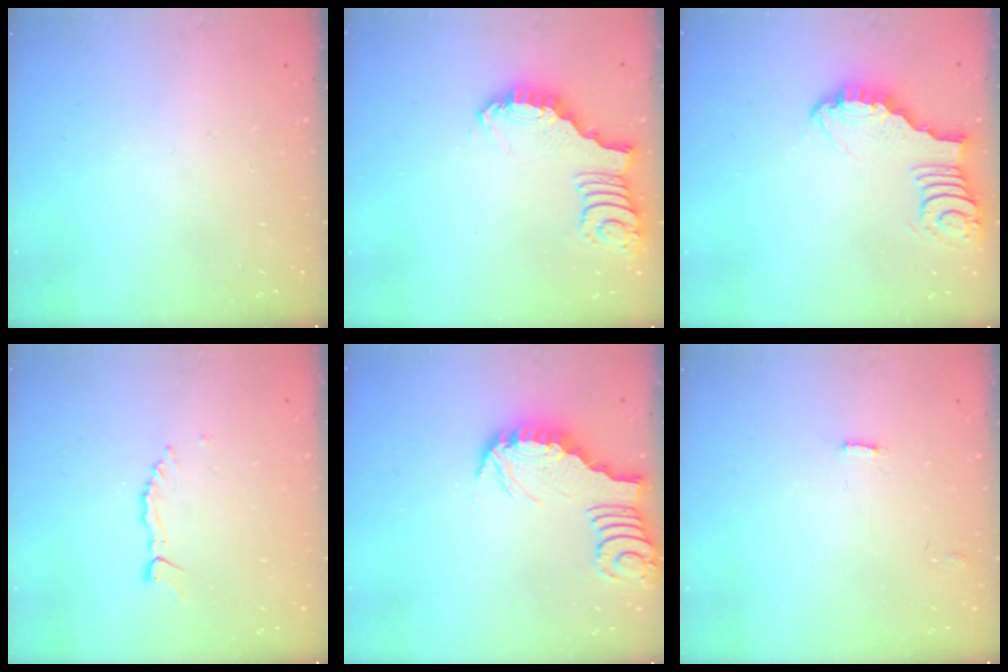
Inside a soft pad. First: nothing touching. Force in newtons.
{"total": 2.9, "press": 2.9, "slide": 0.1}
{"total": 4.0, "press": 4.0, "slide": 0.3}
{"total": 1.3, "press": 1.3, "slide": 0.1}
{"total": 2.9, "press": 2.9, "slide": 0.3}
{"total": 1.2, "press": 1.2, "slide": 0.1}